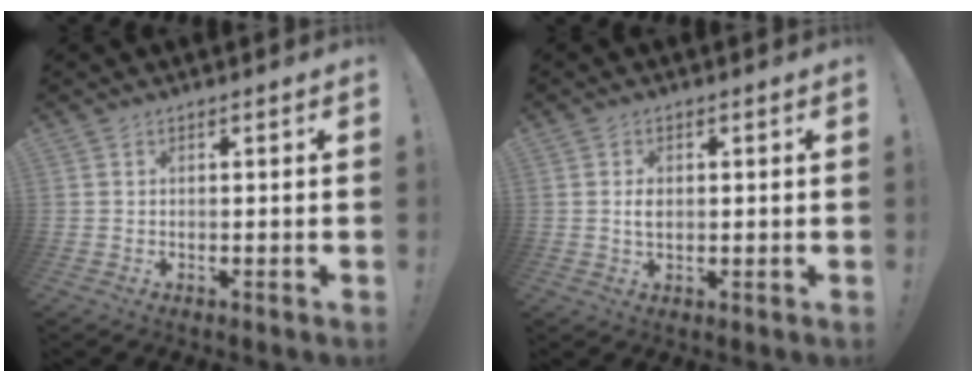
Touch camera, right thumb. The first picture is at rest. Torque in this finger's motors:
{"motor_torque": [-0.07, 0.07, 0.16, -0.16, 0.10]}